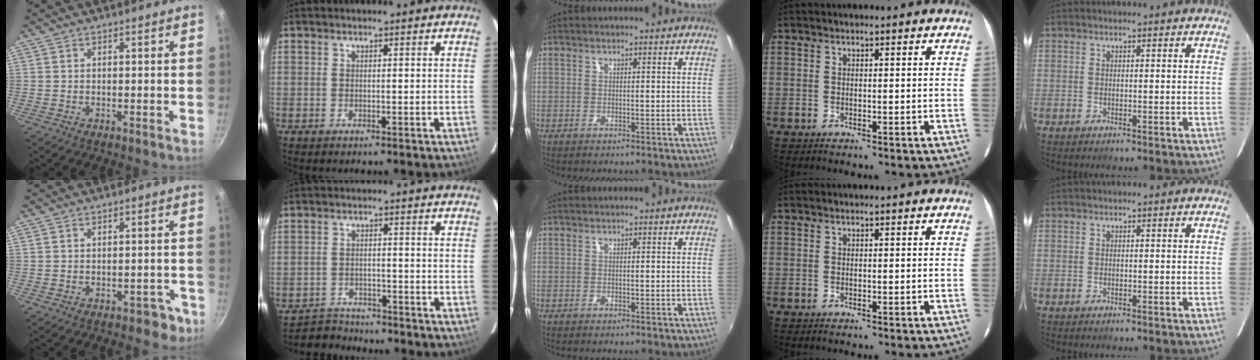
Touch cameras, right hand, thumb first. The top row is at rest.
{"thumb": {"total": 3.8, "force": [-2.1, 2.5, 2.0], "torque": [0.002, 0.033, -0.005]}, "index": {"total": 5.4, "force": [-5.0, 2.0, -0.2], "torque": [-0.012, 0.010, -0.084]}}